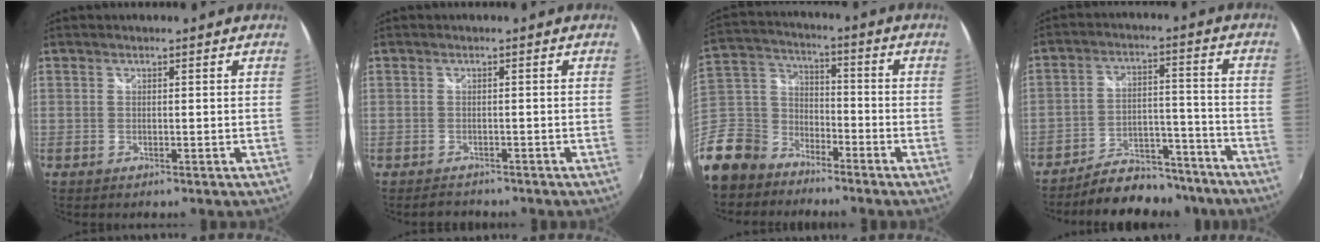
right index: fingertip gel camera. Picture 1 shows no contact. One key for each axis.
{"total": 2.2, "fx": -1.9, "fy": 1.0, "fz": 0.2, "tx": -0.012, "ty": -0.003, "tz": -0.031}
{"total": 17.0, "fx": -11.5, "fy": 11.1, "fz": 5.8, "tx": -0.186, "ty": 0.023, "tz": -0.217}
{"total": 15.4, "fx": -13.4, "fy": 5.9, "fz": 4.7, "tx": -0.092, "ty": 0.027, "tz": -0.180}